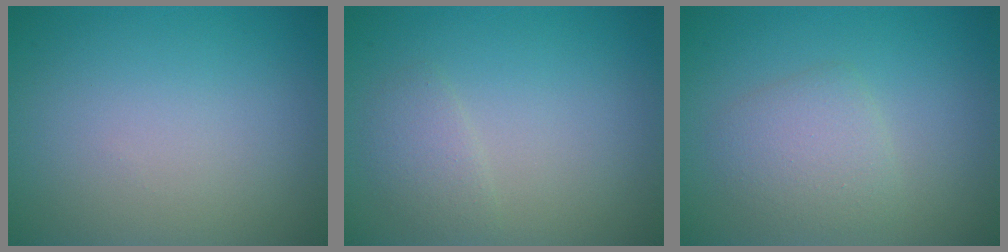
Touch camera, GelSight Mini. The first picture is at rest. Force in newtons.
{"total": 1.5, "press": 1.5, "slide": 0.1}
{"total": 2.7, "press": 2.7, "slide": 0.0}